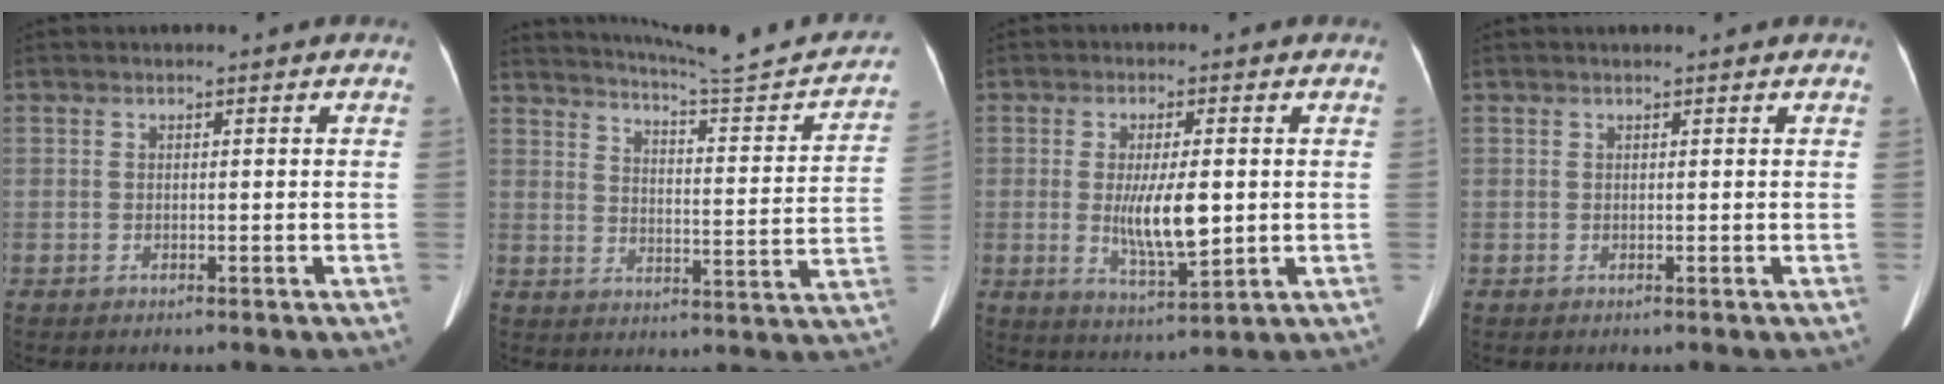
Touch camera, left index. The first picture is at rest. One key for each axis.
{"total": 19.6, "fx": 18.3, "fy": 0.3, "fz": 7.1, "tx": -0.102, "ty": -0.059, "tz": 0.232}
{"total": 7.9, "fx": -0.1, "fy": 2.0, "fz": 7.7, "tx": -0.144, "ty": -0.019, "tz": 0.002}
{"total": 1.3, "fx": 1.1, "fy": 0.1, "fz": 0.6, "tx": -0.008, "ty": 0.017, "tz": 0.019}